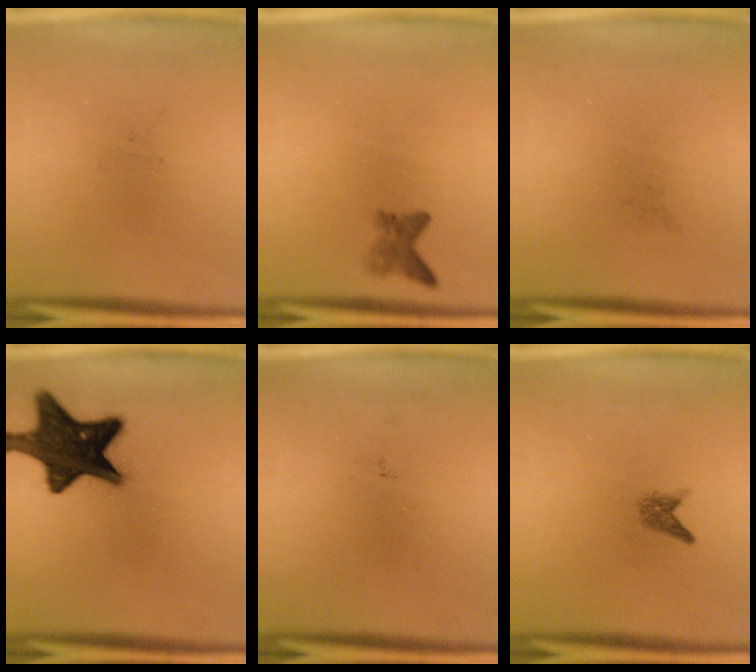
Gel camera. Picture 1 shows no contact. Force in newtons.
{"total": 2.0}
{"total": 0.0}
{"total": 17.5}
{"total": 0.0}
{"total": 1.5}